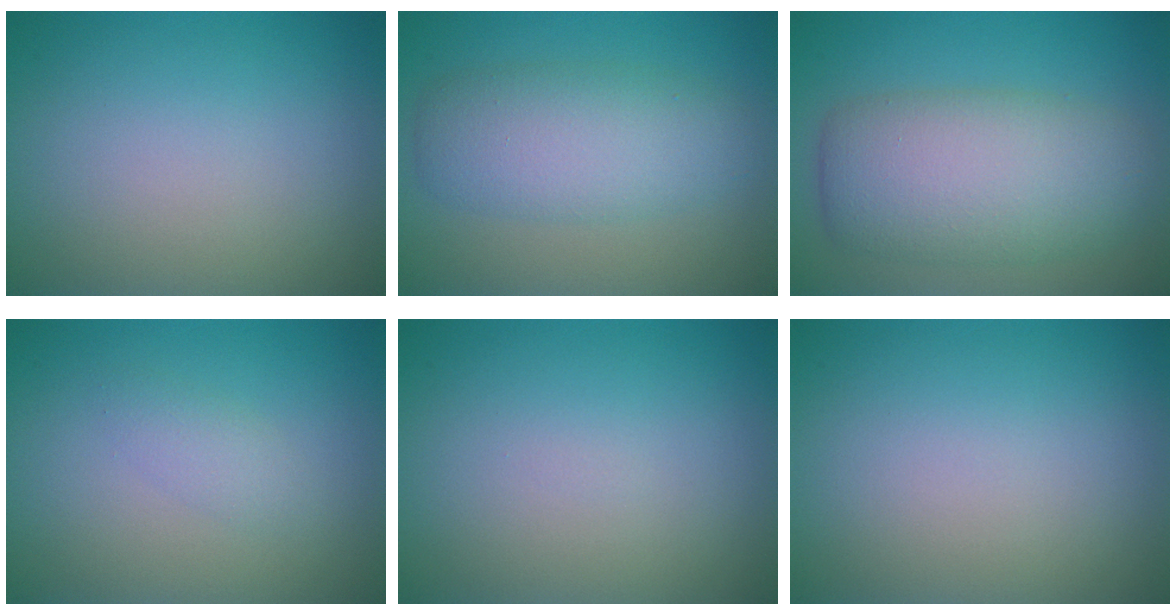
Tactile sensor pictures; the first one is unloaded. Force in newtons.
{"total": 5.6, "press": 5.6, "slide": 0.2}
{"total": 8.0, "press": 8.0, "slide": 0.2}
{"total": 1.4, "press": 1.3, "slide": 0.1}
{"total": 0.0}
{"total": 0.0}